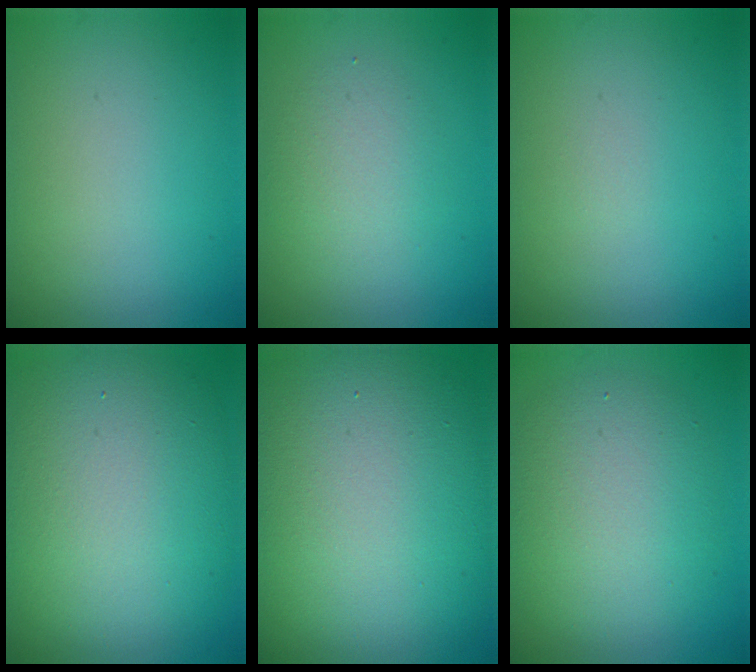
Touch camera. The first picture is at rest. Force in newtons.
{"total": 2.5, "press": 2.5, "slide": 0.2}
{"total": 0.0}
{"total": 13.1, "press": 13.1, "slide": 0.7}
{"total": 16.4, "press": 16.4, "slide": 1.5}
{"total": 6.1, "press": 6.1, "slide": 0.2}